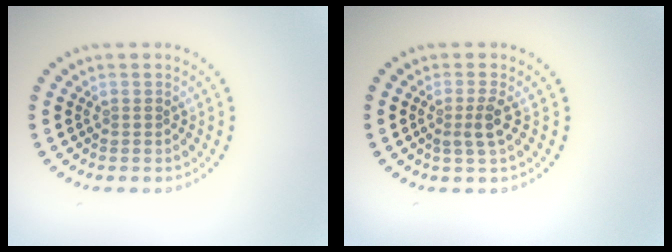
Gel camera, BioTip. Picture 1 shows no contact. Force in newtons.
{"total": 1.8, "press": 1.5, "slide": 1.1}